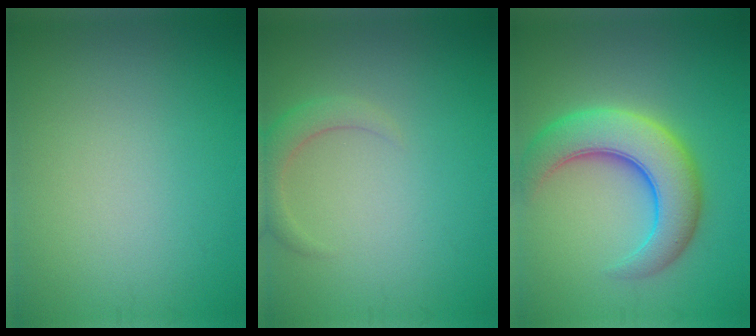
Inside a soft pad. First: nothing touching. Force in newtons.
{"total": 2.2, "press": 2.2, "slide": 0.2}
{"total": 7.5, "press": 7.5, "slide": 0.3}